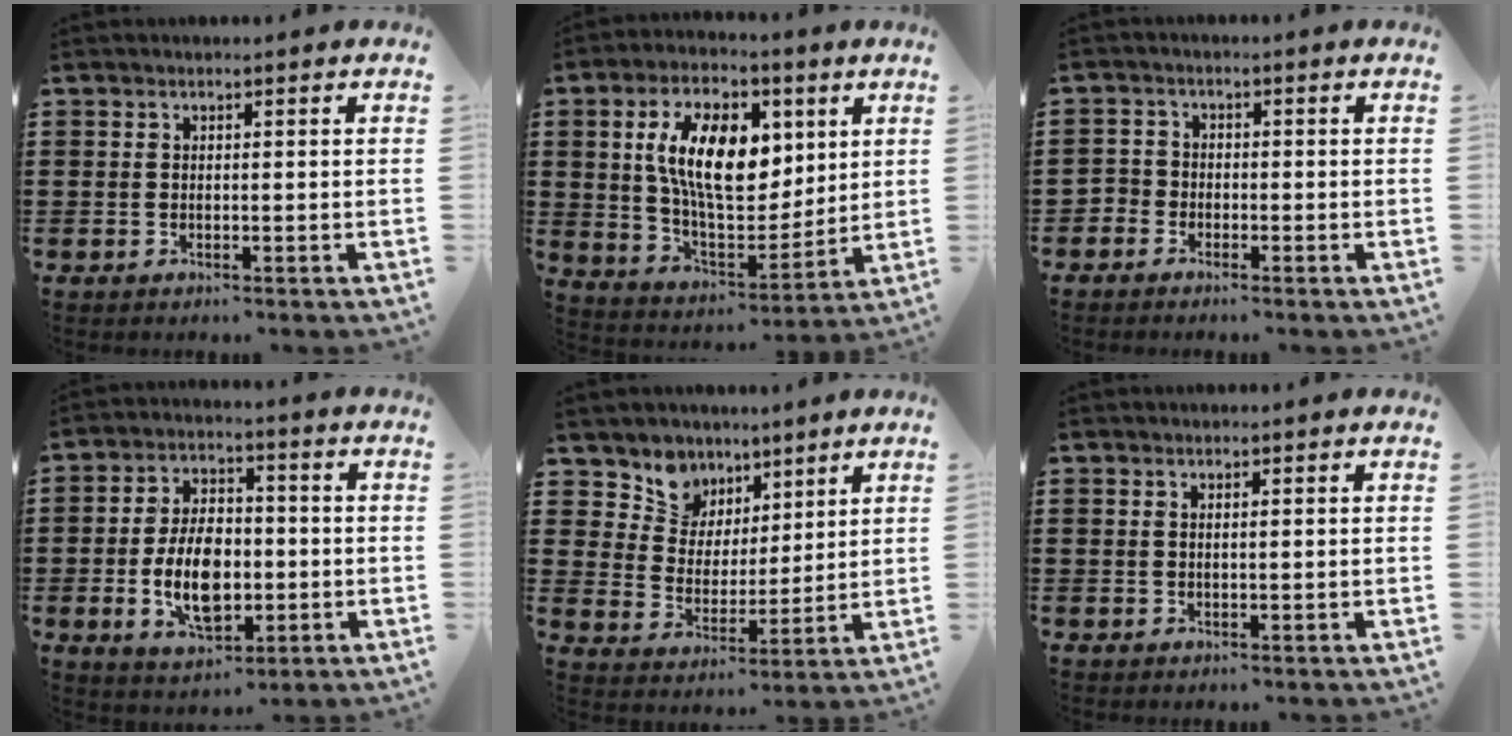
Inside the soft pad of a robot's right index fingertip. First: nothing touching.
{"total": 13.1, "force": [4.4, 7.1, 10.0], "torque": [-0.192, 0.013, 0.082]}
{"total": 2.1, "force": [-1.8, 1.2, -0.2], "torque": [-0.004, 0.002, -0.040]}
{"total": 9.7, "force": [-1.8, 5.6, 7.7], "torque": [-0.137, -0.003, -0.038]}
{"total": 7.7, "force": [5.6, 5.3, 0.0], "torque": [-0.046, -0.037, 0.104]}
{"total": 0.5, "force": [0.3, 0.1, 0.4], "torque": [-0.010, 0.001, 0.005]}